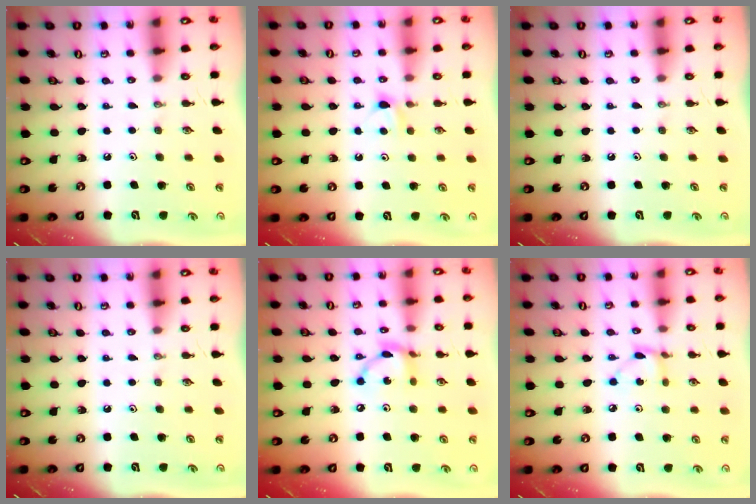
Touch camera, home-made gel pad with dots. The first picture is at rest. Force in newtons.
{"total": 4.0, "press": 4.0, "slide": 0.4}
{"total": 0.0}
{"total": 0.0}
{"total": 9.9, "press": 9.8, "slide": 0.6}
{"total": 3.8, "press": 3.8, "slide": 0.1}